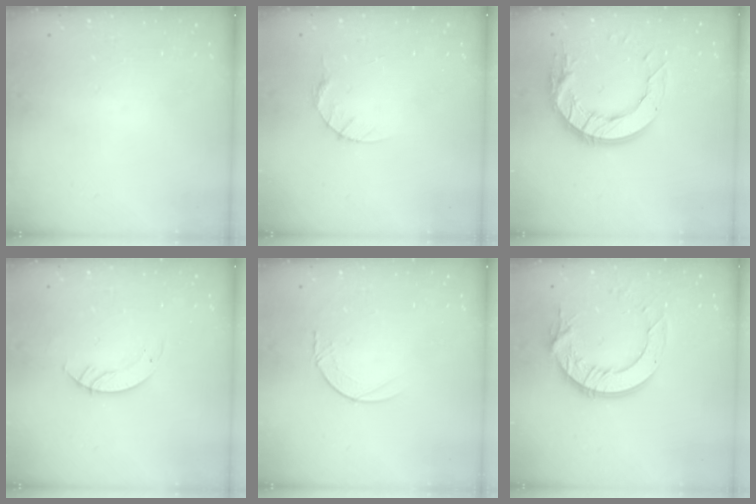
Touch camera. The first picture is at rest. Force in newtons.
{"total": 3.9, "press": 3.8, "slide": 0.5}
{"total": 15.4, "press": 15.3, "slide": 1.5}
{"total": 3.3, "press": 3.3, "slide": 0.2}
{"total": 4.2, "press": 4.2, "slide": 0.5}
{"total": 12.6, "press": 12.6, "slide": 1.1}